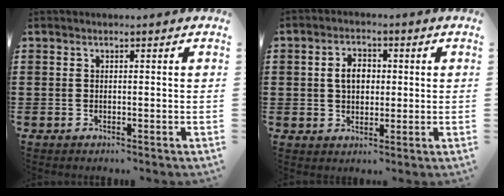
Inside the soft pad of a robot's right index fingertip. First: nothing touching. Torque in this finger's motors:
{"motor_torque": [0.18, 0.01, 0.46, 0.10]}